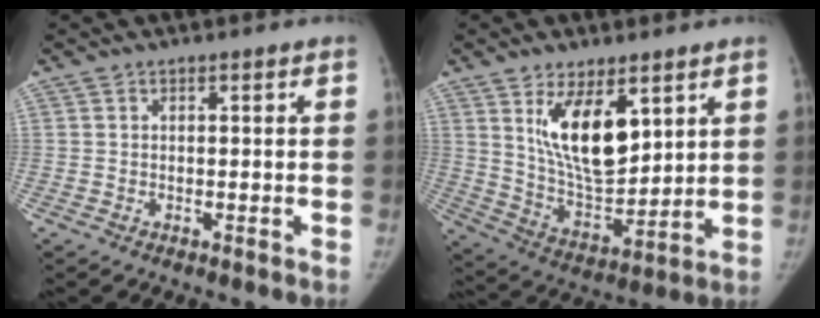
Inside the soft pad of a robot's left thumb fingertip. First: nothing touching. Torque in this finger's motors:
{"motor_torque": [2.00, 1.88, 1.64, -1.12, 0.09]}